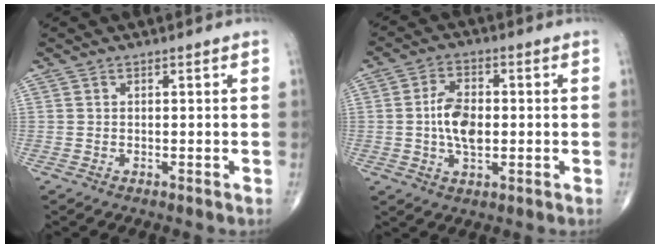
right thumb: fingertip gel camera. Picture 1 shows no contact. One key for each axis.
{"total": 7.8, "fx": -0.3, "fy": 4.3, "fz": 6.4, "tx": -0.112, "ty": 0.002, "tz": -0.008}